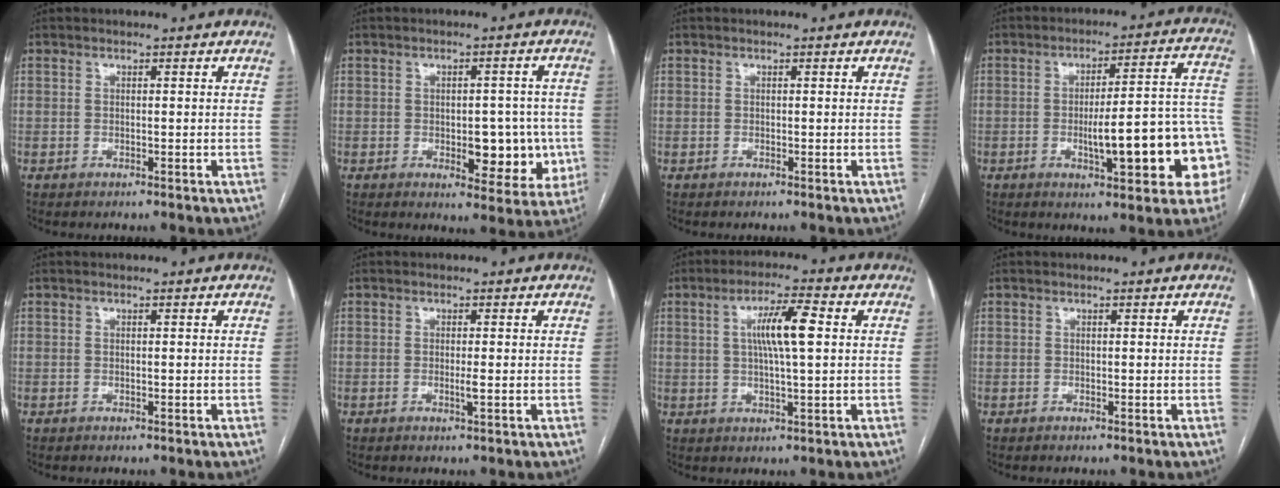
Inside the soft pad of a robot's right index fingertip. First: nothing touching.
{"total": 8.9, "force": [-1.8, 4.3, 7.6], "torque": [-0.076, 0.009, -0.014]}
{"total": 0.0}
{"total": 16.8, "force": [-4.3, 3.0, 16.0], "torque": [-0.154, 0.034, -0.048]}
{"total": 0.0}
{"total": 1.2, "force": [-0.3, -0.2, 1.1], "torque": [-0.024, -0.004, -0.005]}
{"total": 7.5, "force": [1.4, 0.7, 7.3], "torque": [-0.133, 0.009, 0.024]}
{"total": 0.0}